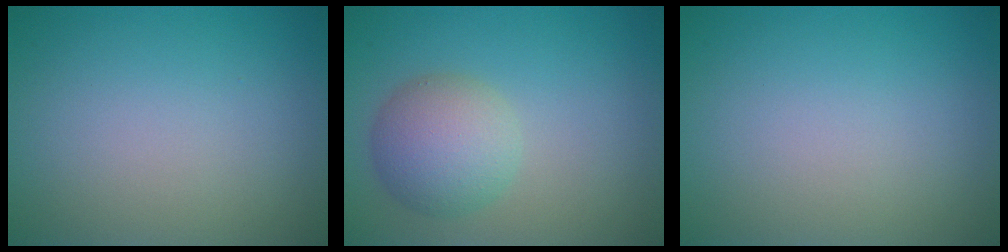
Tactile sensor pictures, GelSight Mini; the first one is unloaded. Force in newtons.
{"total": 4.6, "press": 4.6, "slide": 0.1}
{"total": 0.0}